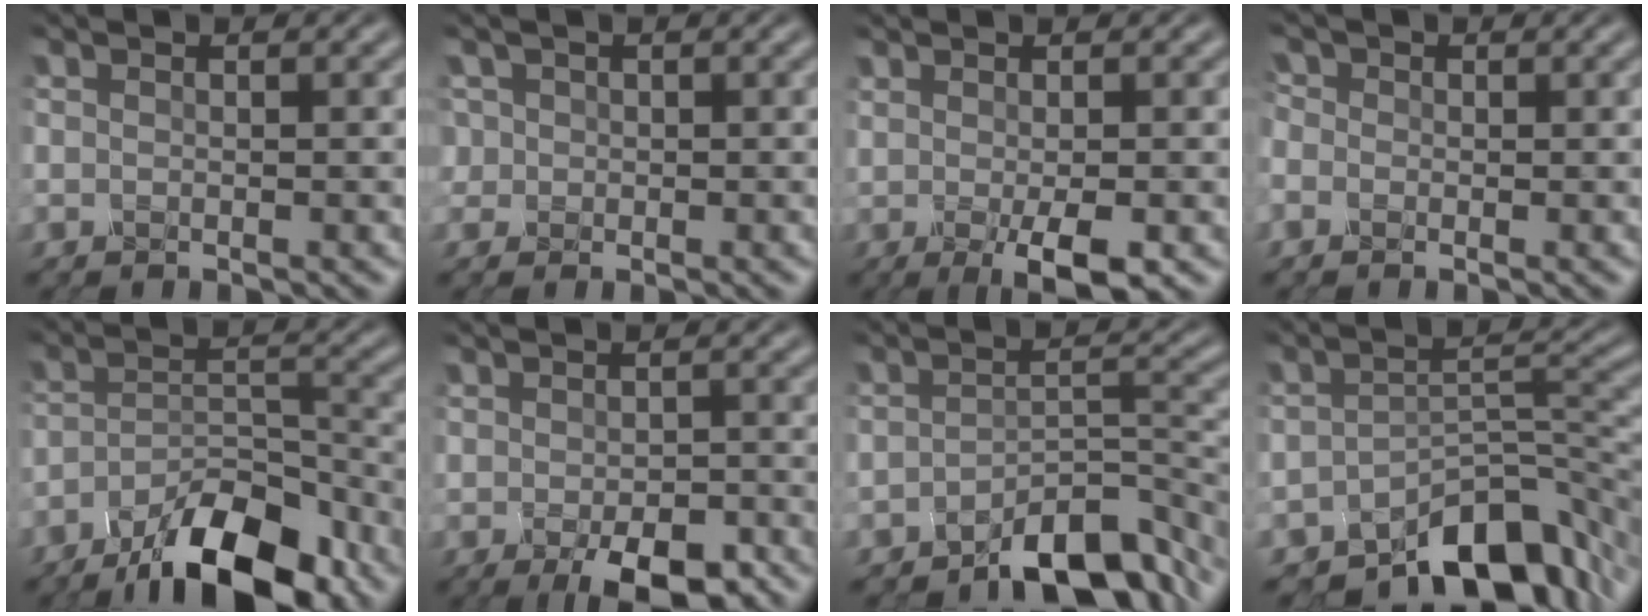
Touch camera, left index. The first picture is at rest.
{"total": 1.5, "force": [0.2, 1.5, 0.1], "torque": [-0.005, -0.003, 0.002]}
{"total": 3.5, "force": [-0.8, 0.8, 3.3], "torque": [-0.057, -0.008, -0.008]}
{"total": 1.7, "force": [0.1, 1.7, 0.4], "torque": [-0.012, 0.005, -0.009]}
{"total": 9.2, "force": [-6.6, 2.9, 5.7], "torque": [-0.089, -0.002, -0.113]}
{"total": 5.2, "force": [-2.7, 2.4, 3.8], "torque": [-0.053, -0.012, -0.033]}
{"total": 6.5, "force": [-4.9, 2.3, 3.6], "torque": [-0.049, 0.002, -0.083]}
{"total": 8.7, "force": [-6.5, 3.4, 4.6], "torque": [-0.045, -0.009, -0.112]}